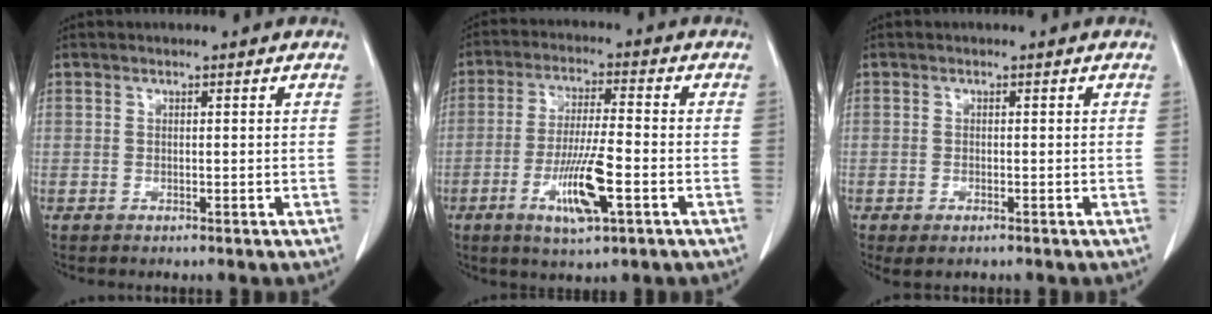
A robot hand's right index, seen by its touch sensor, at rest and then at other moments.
{"total": 9.6, "force": [-3.7, 1.3, 8.8], "torque": [-0.167, -0.011, -0.063]}
{"total": 1.8, "force": [-1.0, 0.8, 1.2], "torque": [-0.026, -0.005, -0.008]}